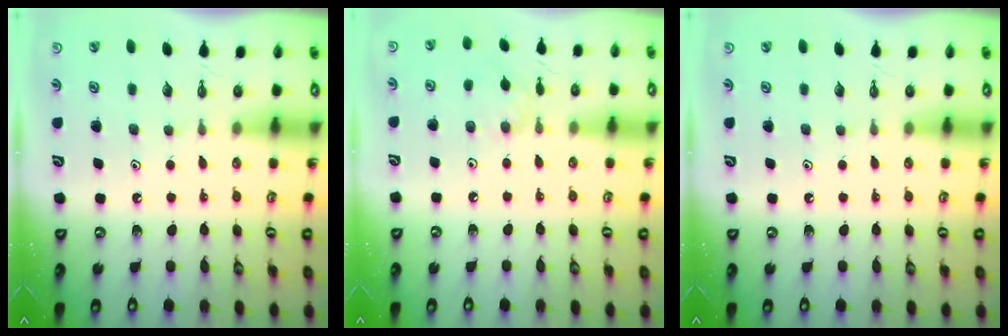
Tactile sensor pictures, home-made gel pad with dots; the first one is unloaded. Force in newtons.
{"total": 3.0, "press": 3.0, "slide": 0.5}
{"total": 0.0}